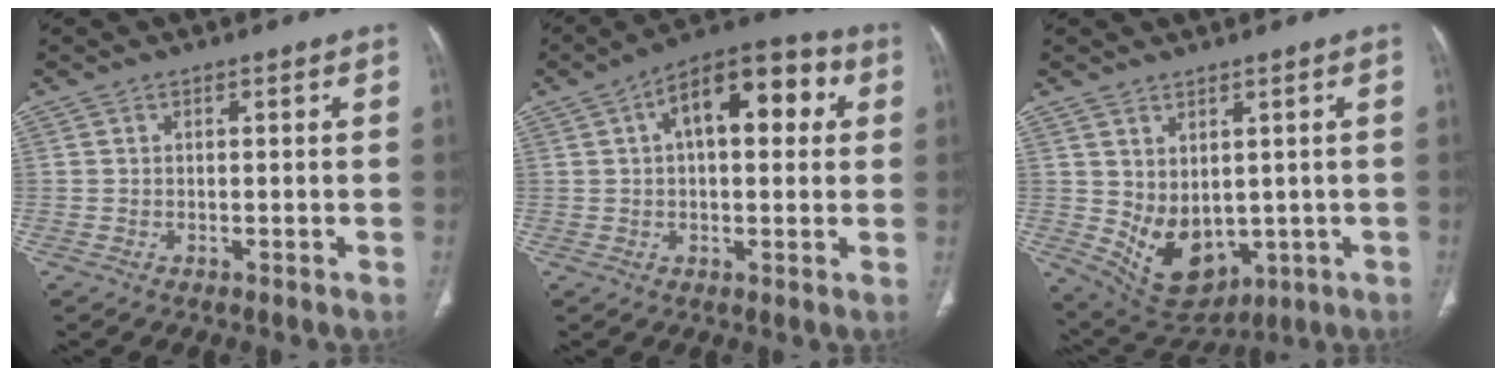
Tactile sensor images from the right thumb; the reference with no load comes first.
{"total": 14.8, "force": [4.0, 7.3, 12.2], "torque": [-0.151, 0.031, 0.052]}
{"total": 10.3, "force": [-0.5, 7.2, 7.4], "torque": [-0.101, -0.006, 0.031]}